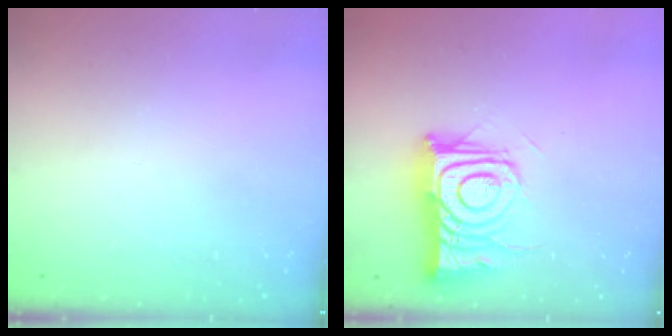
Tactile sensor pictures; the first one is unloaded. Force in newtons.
{"total": 11.6, "press": 11.5, "slide": 1.0}